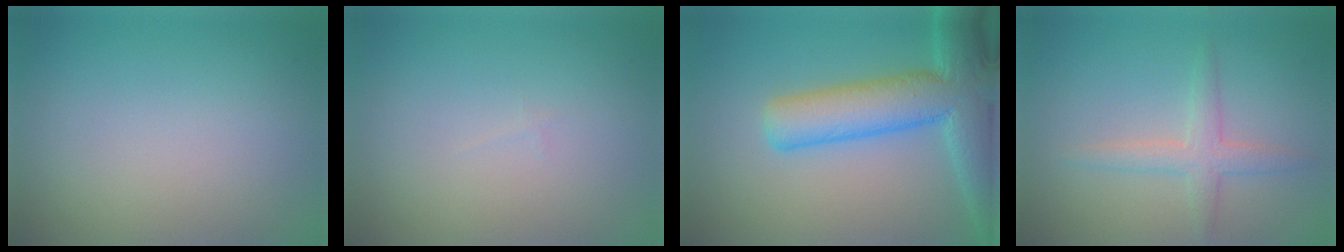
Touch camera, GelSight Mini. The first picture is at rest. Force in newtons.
{"total": 0.0}
{"total": 9.7, "press": 9.7, "slide": 0.6}
{"total": 2.5, "press": 2.5, "slide": 0.1}